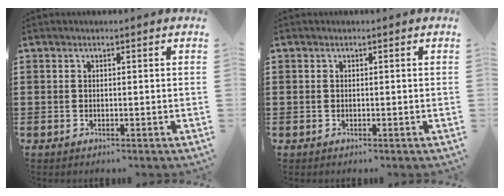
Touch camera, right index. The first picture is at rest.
{"total": 0.0}